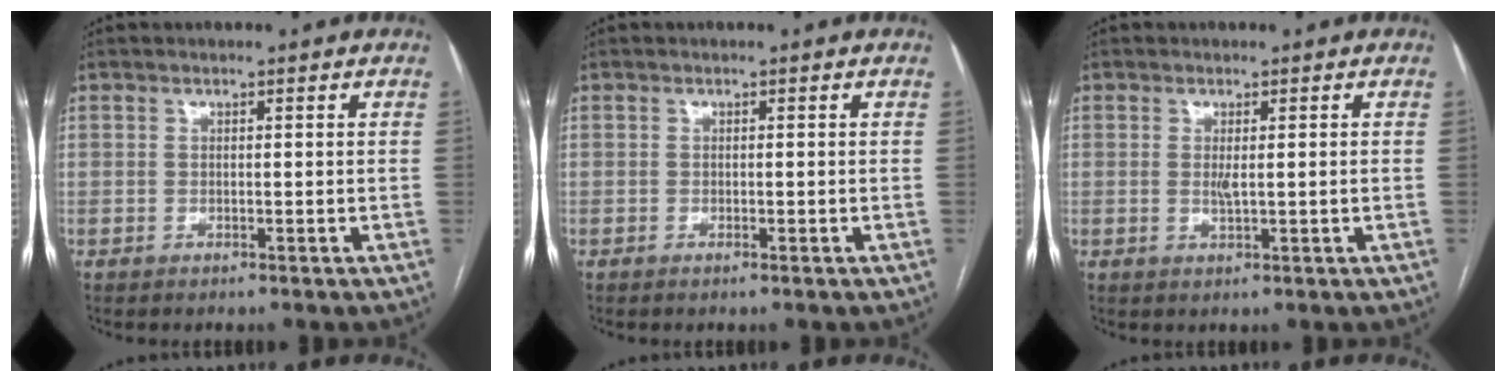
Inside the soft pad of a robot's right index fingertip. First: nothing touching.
{"total": 0.6, "force": [-0.3, 0.0, 0.5], "torque": [-0.007, -0.001, -0.004]}
{"total": 1.7, "force": [0.1, 0.1, 1.7], "torque": [-0.039, -0.004, 0.003]}